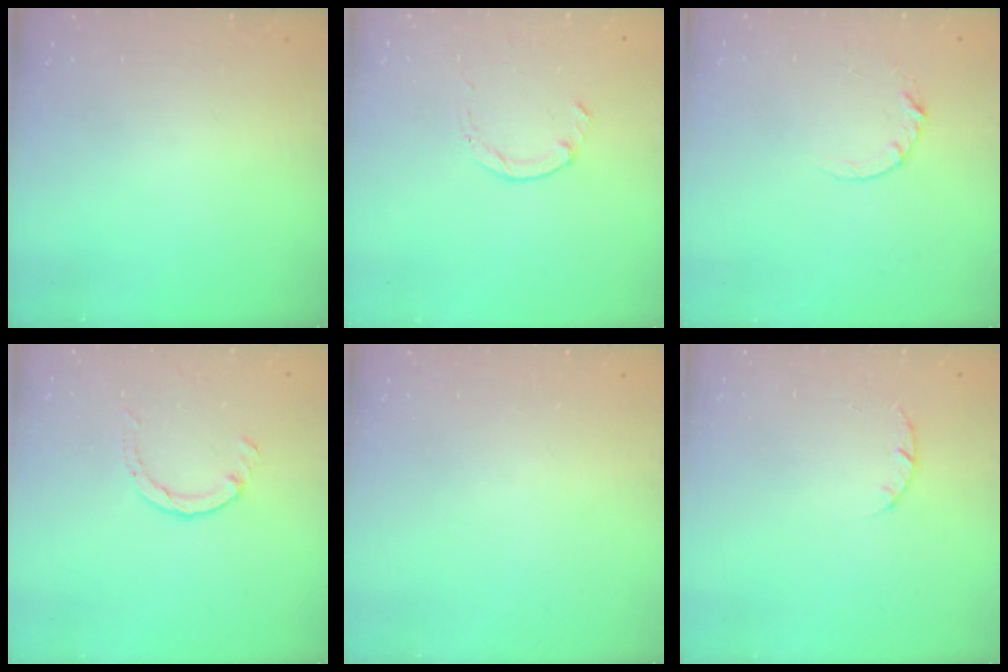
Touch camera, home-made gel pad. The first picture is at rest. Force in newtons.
{"total": 1.0, "press": 1.0, "slide": 0.3}
{"total": 3.7, "press": 3.7, "slide": 0.5}
{"total": 2.6, "press": 2.6, "slide": 0.4}
{"total": 0.0}
{"total": 1.4, "press": 1.3, "slide": 0.3}